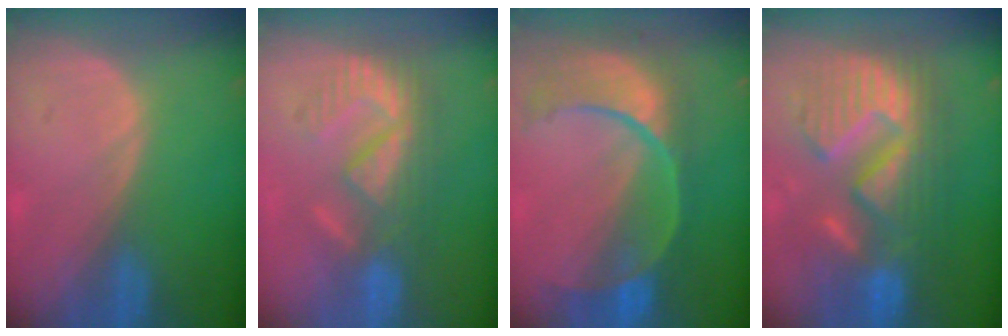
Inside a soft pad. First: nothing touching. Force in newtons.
{"total": 8.8, "press": 7.9, "slide": 3.9}
{"total": 11.2, "press": 9.4, "slide": 6.1}
{"total": 12.9, "press": 12.8, "slide": 1.3}